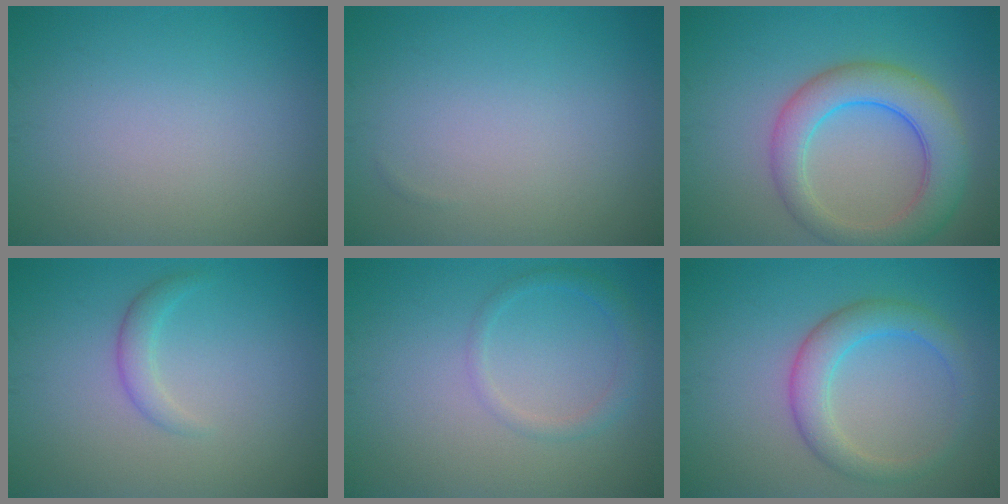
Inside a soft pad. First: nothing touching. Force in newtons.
{"total": 0.0}
{"total": 6.3, "press": 6.2, "slide": 0.3}
{"total": 1.6, "press": 1.6, "slide": 0.1}
{"total": 1.7, "press": 1.7, "slide": 0.1}
{"total": 3.8, "press": 3.8, "slide": 0.1}